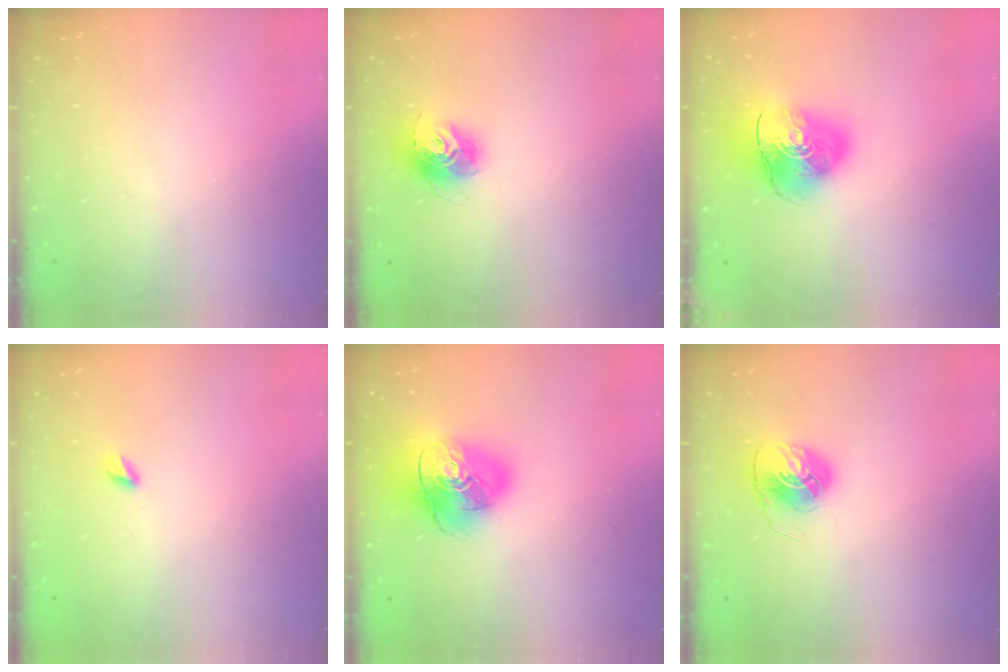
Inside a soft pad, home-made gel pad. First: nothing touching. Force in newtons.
{"total": 12.6, "press": 12.6, "slide": 1.1}
{"total": 12.7, "press": 12.6, "slide": 2.0}
{"total": 4.3, "press": 4.2, "slide": 0.5}
{"total": 17.9, "press": 17.8, "slide": 2.3}
{"total": 6.8, "press": 6.8, "slide": 0.3}